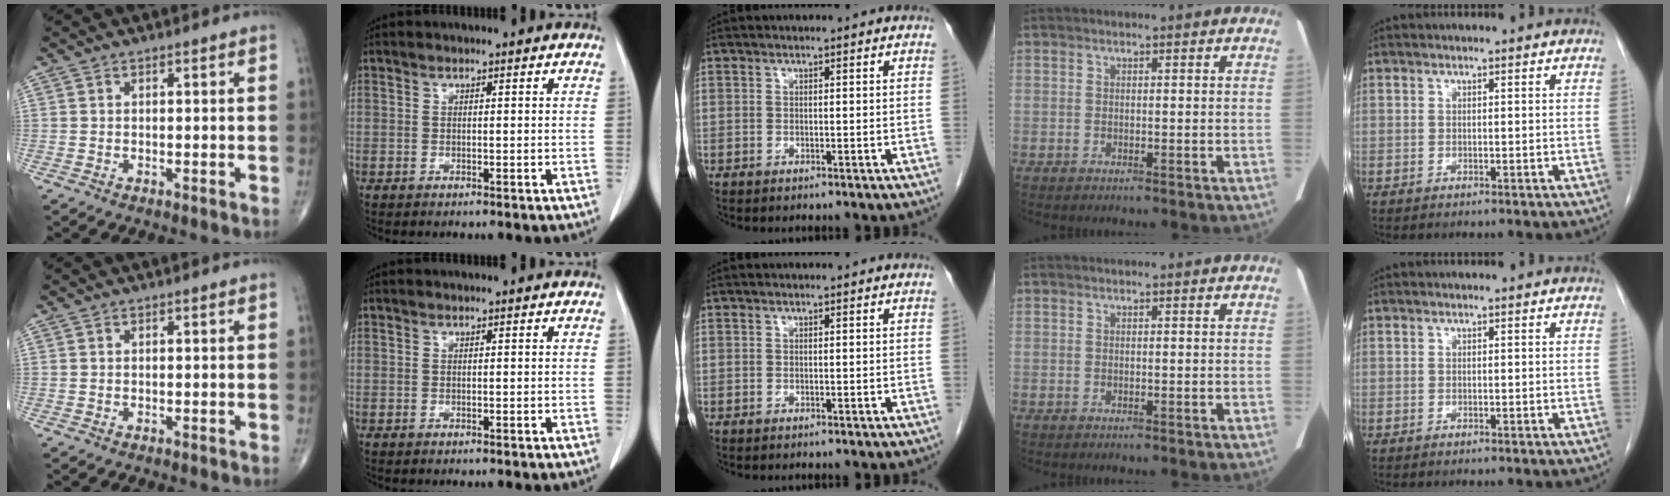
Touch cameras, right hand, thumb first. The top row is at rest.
{}